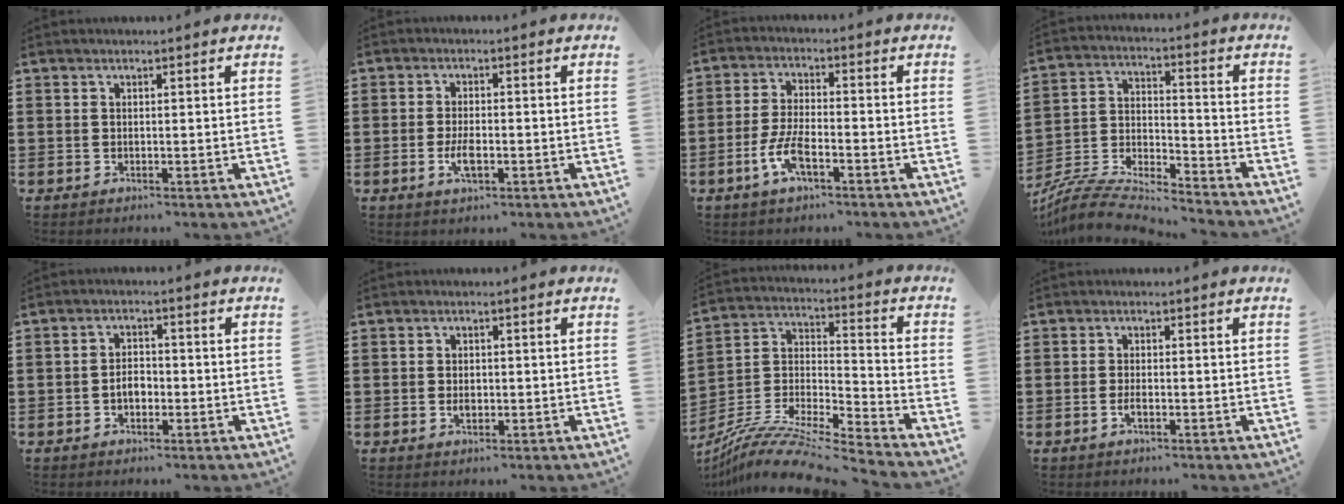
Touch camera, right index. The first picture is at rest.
{"total": 3.5, "force": [-1.1, 1.3, 3.0], "torque": [-0.070, -0.007, -0.021]}
{"total": 6.0, "force": [-2.8, 1.8, 5.0], "torque": [-0.116, -0.009, -0.056]}
{"total": 6.4, "force": [-6.1, 1.0, 1.7], "torque": [-0.048, -0.009, -0.126]}
{"total": 3.0, "force": [-0.9, 1.7, 2.2], "torque": [-0.042, 0.005, -0.019]}
{"total": 1.7, "force": [-0.3, 0.9, 1.4], "torque": [-0.028, 0.000, -0.004]}
{"total": 10.6, "force": [-9.3, 1.3, 4.8], "torque": [-0.102, 0.008, -0.191]}
{"total": 1.3, "force": [-0.5, 0.2, 1.1], "torque": [-0.023, -0.007, -0.008]}